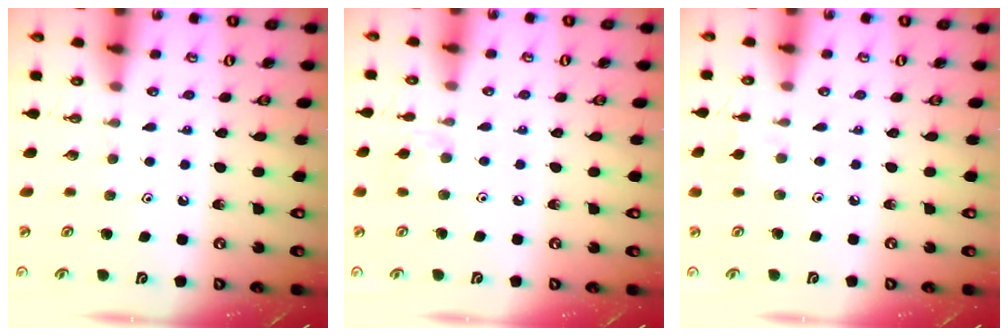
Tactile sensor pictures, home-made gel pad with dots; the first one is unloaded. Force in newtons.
{"total": 7.3, "press": 7.2, "slide": 0.7}
{"total": 2.3, "press": 2.3, "slide": 0.6}